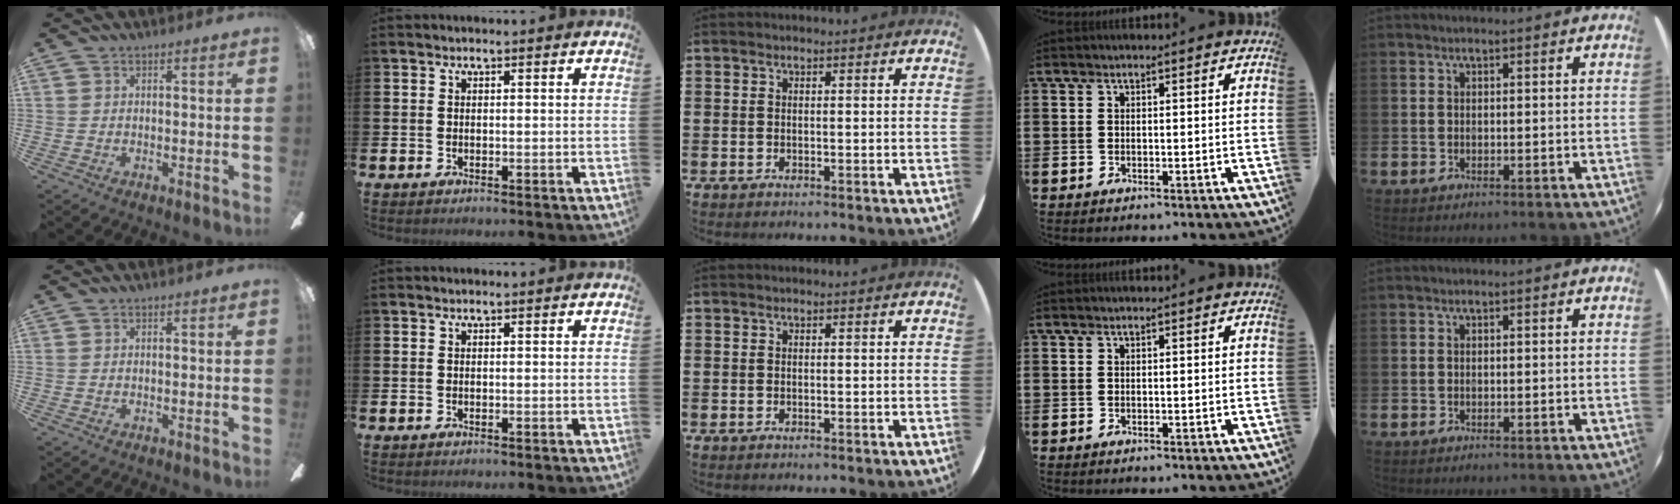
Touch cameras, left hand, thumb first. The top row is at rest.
{}